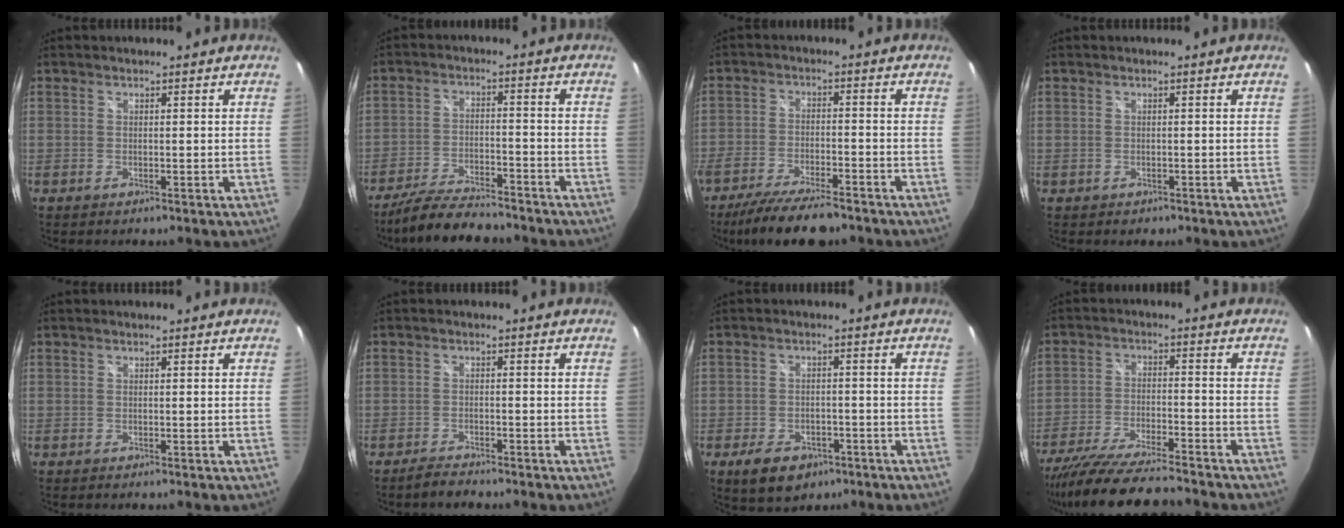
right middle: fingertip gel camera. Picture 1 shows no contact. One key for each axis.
{"total": 11.9, "fx": -10.3, "fy": 2.7, "fz": 5.3, "tx": -0.125, "ty": -0.014, "tz": -0.172}
{"total": 12.4, "fx": -10.1, "fy": 2.9, "fz": 6.5, "tx": -0.139, "ty": -0.030, "tz": -0.168}
{"total": 0.9, "fx": -0.4, "fy": 0.8, "fz": 0.2, "tx": -0.003, "ty": -0.004, "tz": -0.004}
{"total": 0.0}
{"total": 2.4, "fx": -2.2, "fy": 0.4, "fz": 0.7, "tx": -0.027, "ty": -0.001, "tz": -0.041}
{"total": 8.2, "fx": -4.8, "fy": 5.1, "fz": 4.3, "tx": -0.098, "ty": -0.005, "tz": -0.068}
{"total": 16.4, "fx": -14.4, "fy": 1.9, "fz": 7.6, "tx": -0.157, "ty": -0.031, "tz": -0.239}